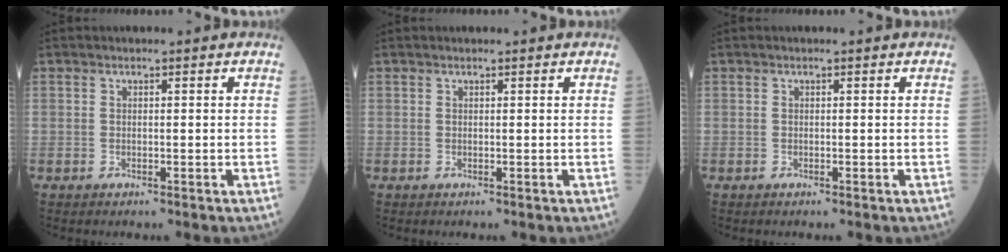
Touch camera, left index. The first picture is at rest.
{"total": 0.6, "force": [0.5, 0.0, 0.2], "torque": [-0.002, 0.003, 0.009]}
{"total": 0.0}